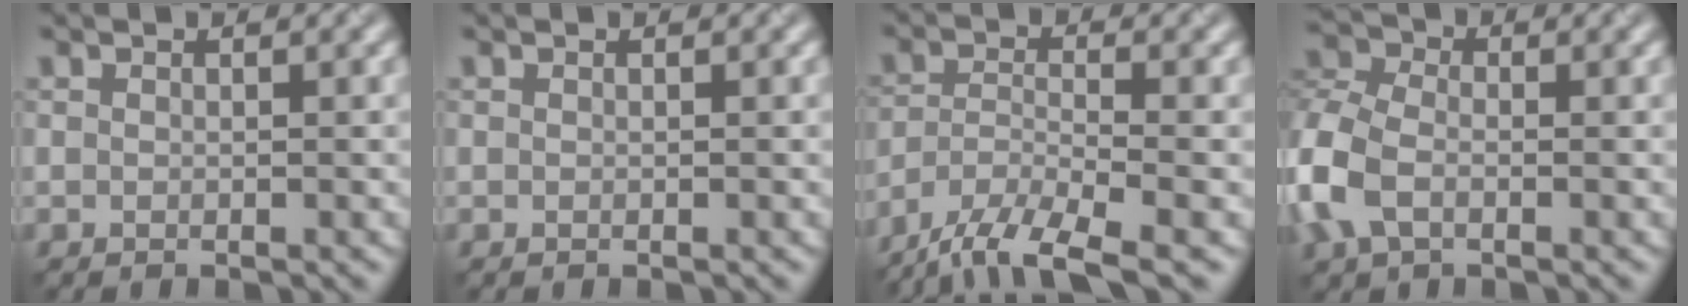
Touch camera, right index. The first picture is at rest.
{"total": 0.0}
{"total": 8.4, "force": [-6.6, 2.2, 4.7], "torque": [-0.092, -0.012, -0.126]}
{"total": 6.1, "force": [-1.6, 4.1, 4.2], "torque": [-0.115, 0.006, -0.049]}